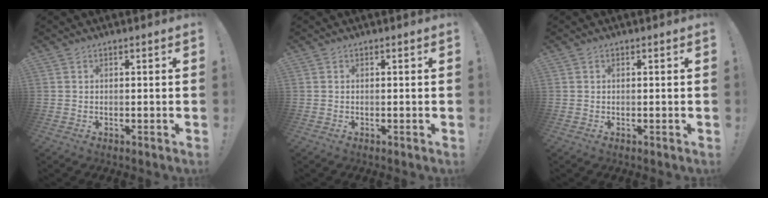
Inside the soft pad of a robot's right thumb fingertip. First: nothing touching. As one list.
[{"total": 0.0}, {"total": 0.0}]